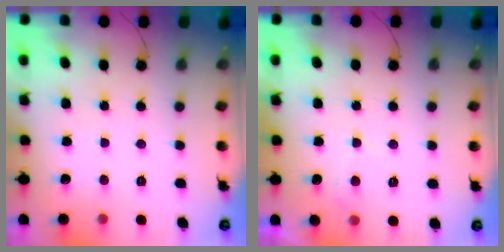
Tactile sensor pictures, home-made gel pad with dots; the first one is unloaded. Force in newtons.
{"total": 1.4, "press": 1.2, "slide": 0.6}